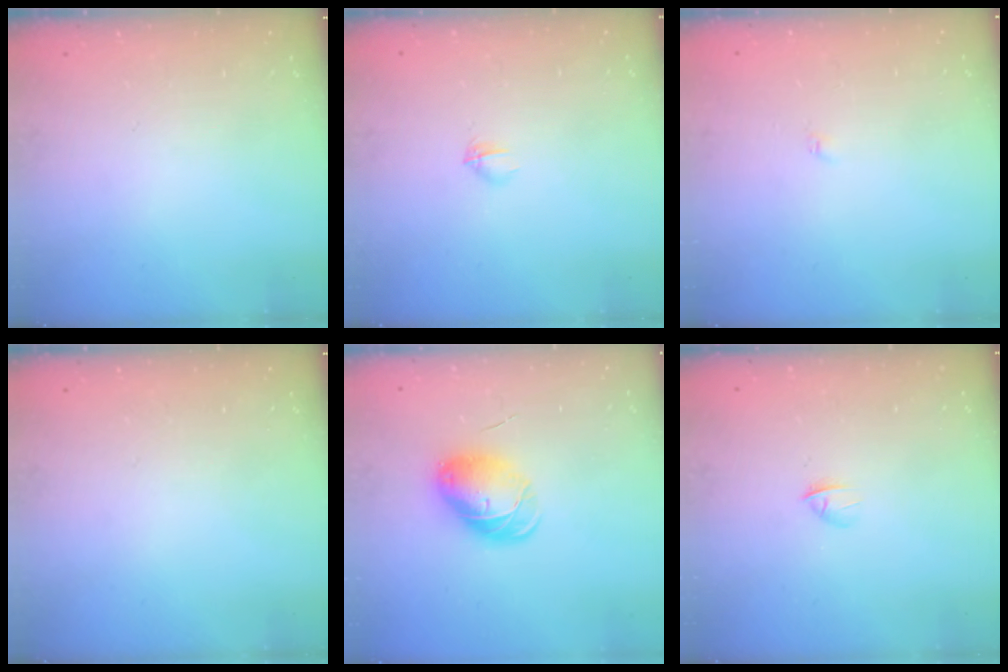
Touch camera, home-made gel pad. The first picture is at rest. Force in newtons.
{"total": 2.3, "press": 2.2, "slide": 0.8}
{"total": 1.8, "press": 1.7, "slide": 0.3}
{"total": 0.0}
{"total": 8.6, "press": 8.5, "slide": 1.5}
{"total": 1.7, "press": 1.6, "slide": 0.5}